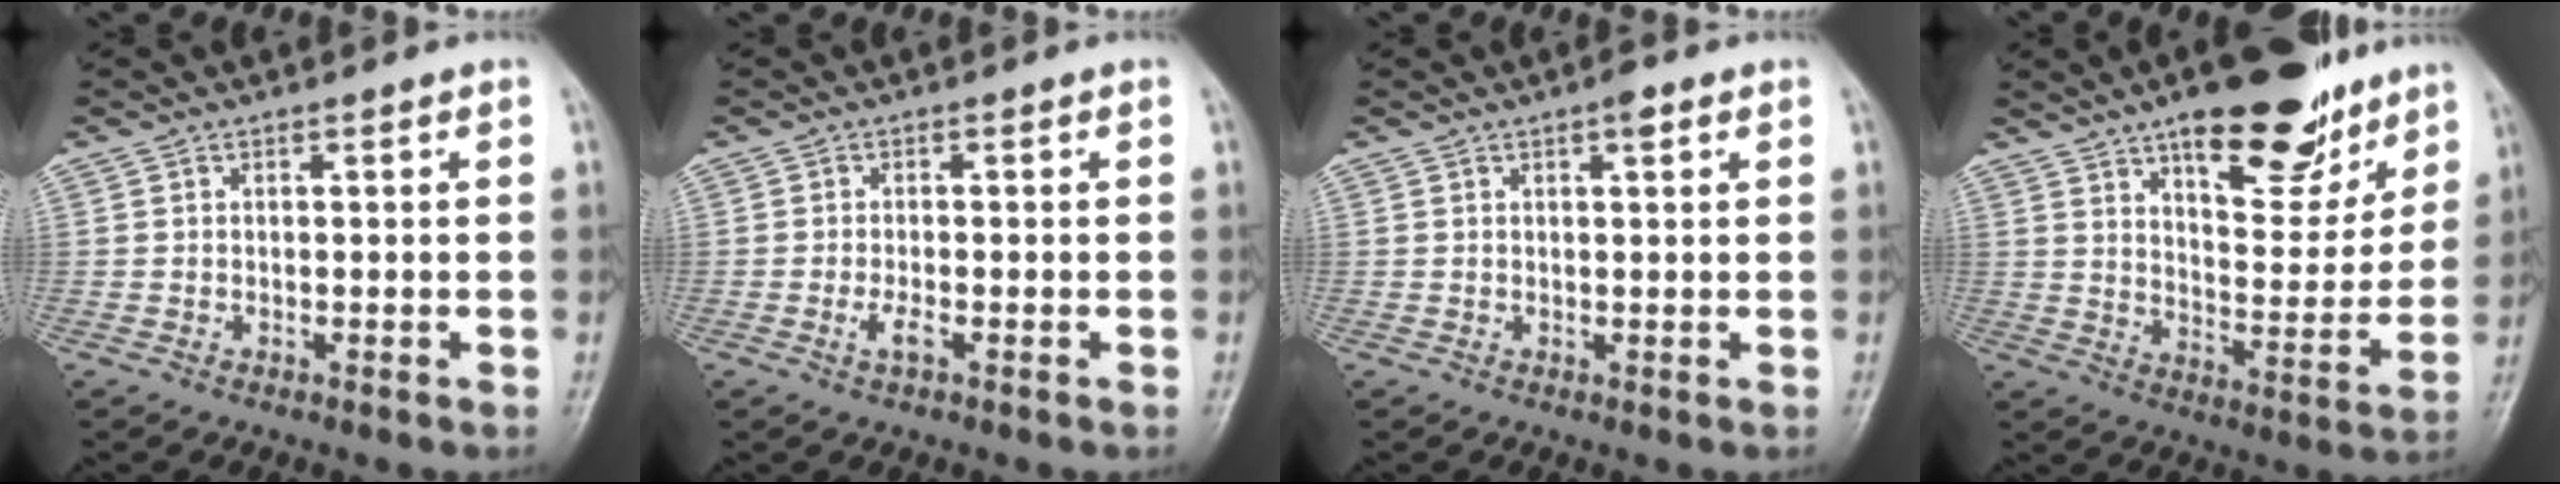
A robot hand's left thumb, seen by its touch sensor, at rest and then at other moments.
{"total": 2.1, "force": [-0.9, 0.8, 1.8], "torque": [-0.038, 0.001, -0.018]}
{"total": 2.2, "force": [1.1, 0.7, 1.7], "torque": [-0.021, -0.001, 0.013]}
{"total": 19.7, "force": [12.7, 7.8, 13.0], "torque": [-0.137, -0.067, 0.195]}